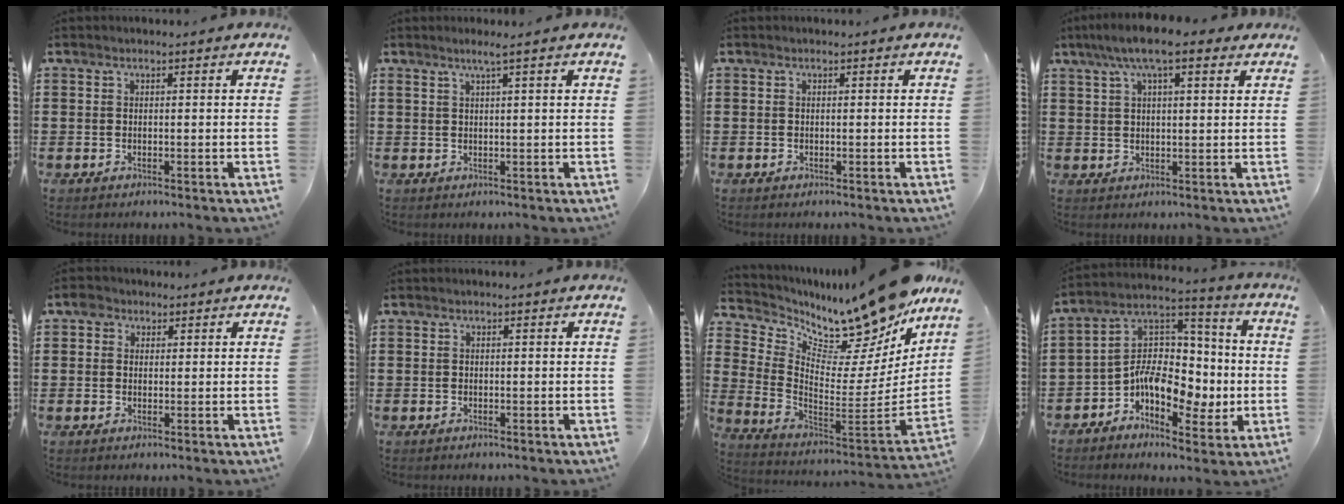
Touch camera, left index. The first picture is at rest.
{"total": 1.9, "force": [1.2, -0.5, 1.4], "torque": [-0.027, -0.003, 0.021]}
{"total": 0.0}
{"total": 7.7, "force": [5.0, 1.8, 5.6], "torque": [-0.109, 0.003, 0.086]}
{"total": 2.1, "force": [1.3, 1.6, 0.4], "torque": [-0.007, 0.005, 0.022]}
{"total": 0.0}
{"total": 12.9, "force": [12.1, 1.9, 4.2], "torque": [-0.087, -0.112, 0.198]}
{"total": 8.4, "force": [-1.3, 6.8, 4.7], "torque": [-0.109, -0.006, -0.025]}